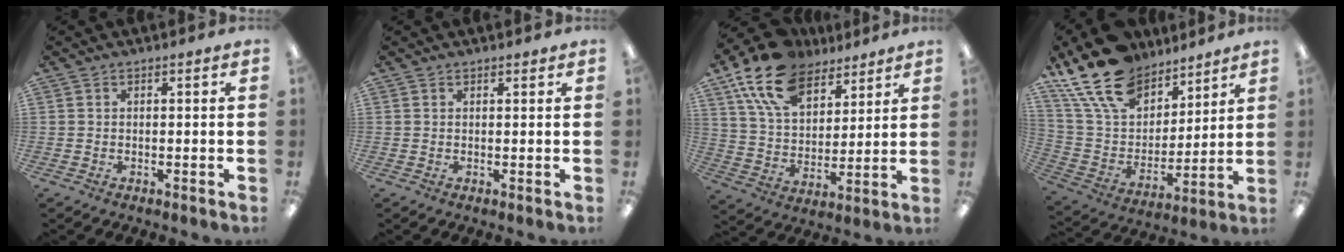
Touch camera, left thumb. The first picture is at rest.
{"total": 0.6, "force": [0.5, 0.3, 0.1], "torque": [0.006, -0.003, 0.008]}
{"total": 16.8, "force": [11.6, 9.1, 8.1], "torque": [-0.164, -0.050, 0.216]}
{"total": 19.7, "force": [14.3, 10.9, 8.0], "torque": [-0.172, -0.087, 0.269]}